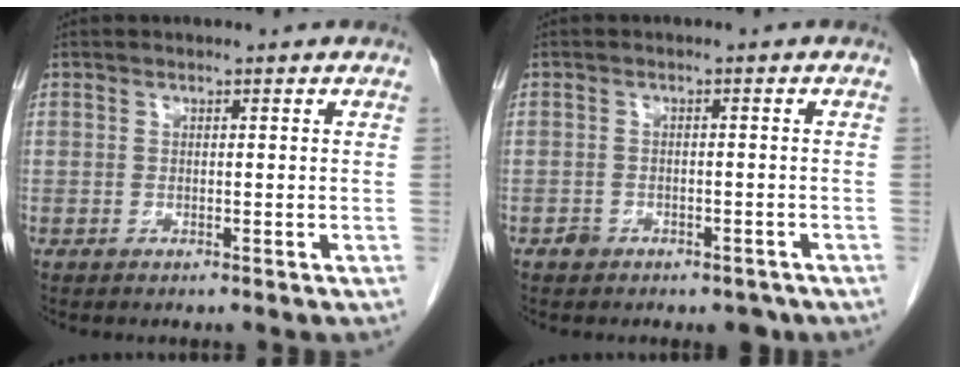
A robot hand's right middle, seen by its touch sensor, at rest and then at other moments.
{"total": 2.8, "force": [-2.1, 1.9, 0.6], "torque": [-0.002, 0.009, -0.024]}